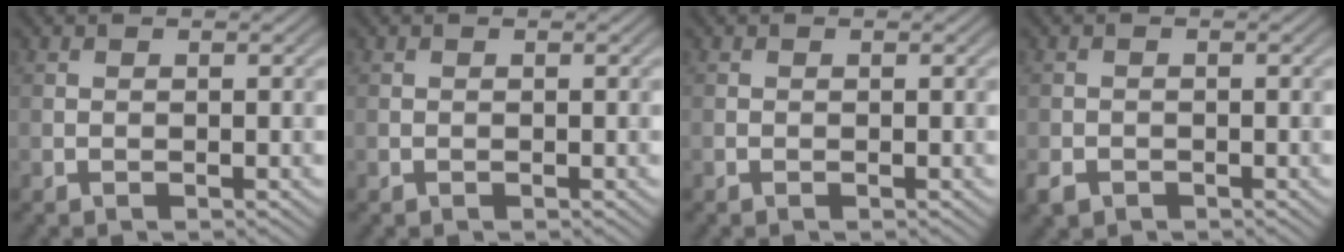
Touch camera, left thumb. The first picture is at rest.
{"total": 0.0}
{"total": 0.0}
{"total": 2.0, "force": [-1.3, 1.3, 0.7], "torque": [-0.018, -0.006, -0.033]}